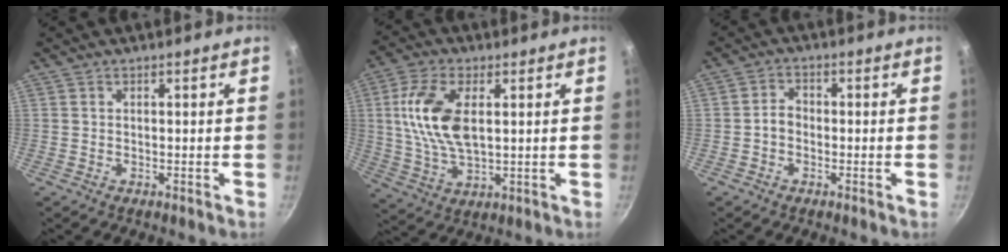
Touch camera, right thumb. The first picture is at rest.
{"total": 12.7, "force": [2.4, 6.5, 10.6], "torque": [-0.203, -0.002, 0.047]}
{"total": 2.9, "force": [-0.8, 2.2, 1.7], "torque": [-0.021, 0.017, -0.021]}